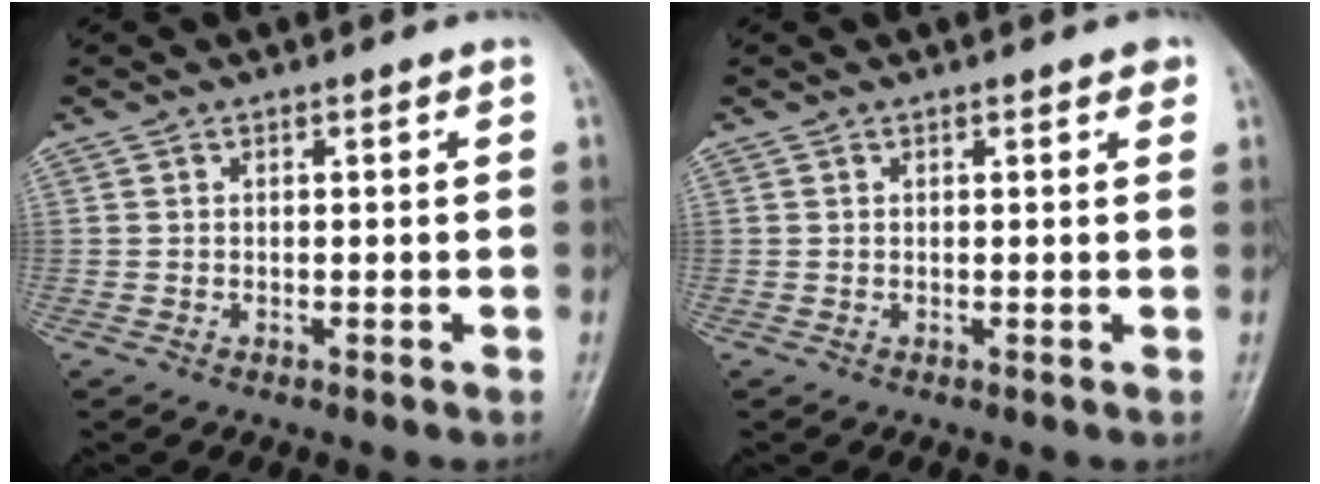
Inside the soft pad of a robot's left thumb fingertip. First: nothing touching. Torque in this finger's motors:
{"motor_torque": [0.18, 0.05, 0.00, -0.27, 0.00]}